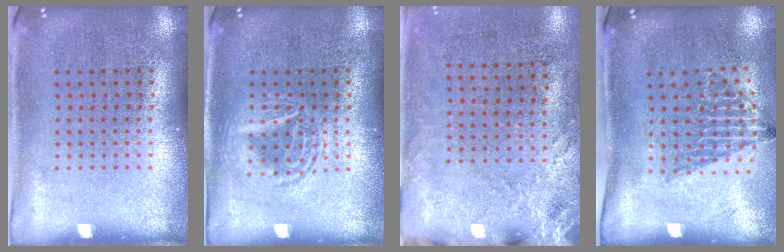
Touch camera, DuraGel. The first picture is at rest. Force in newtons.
{"total": 2.6, "press": 2.6, "slide": 0.3}
{"total": 2.5, "press": 2.0, "slide": 1.5}
{"total": 1.3, "press": 1.0, "slide": 0.9}